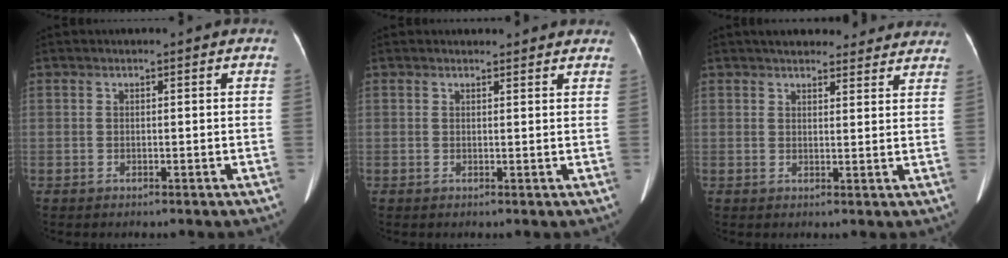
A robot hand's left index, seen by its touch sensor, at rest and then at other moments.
{"total": 4.6, "force": [4.4, 1.1, 0.9], "torque": [-0.006, 0.010, 0.041]}
{"total": 14.5, "force": [13.0, 4.0, 4.9], "torque": [-0.038, 0.028, 0.157]}